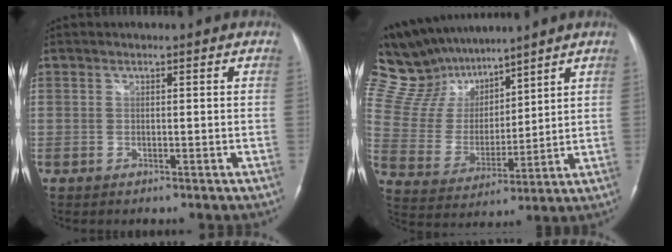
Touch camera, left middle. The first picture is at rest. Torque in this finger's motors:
{"motor_torque": [0.61, -0.80, -0.16, -0.13]}